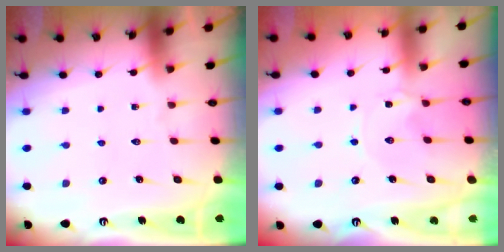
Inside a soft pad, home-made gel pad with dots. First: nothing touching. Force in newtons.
{"total": 1.2, "press": 1.2, "slide": 0.3}